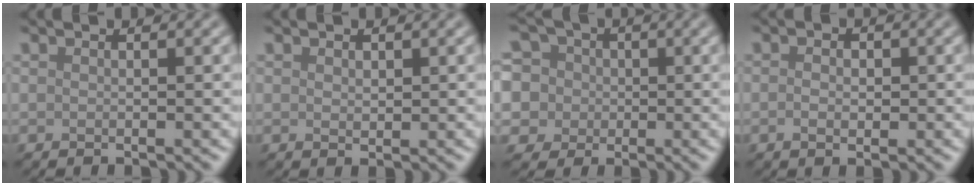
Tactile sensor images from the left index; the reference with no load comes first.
{"total": 0.7, "force": [0.4, 0.4, 0.4], "torque": [-0.007, -0.002, 0.008]}
{"total": 9.3, "force": [2.4, 8.0, 4.0], "torque": [-0.074, 0.040, 0.001]}
{"total": 1.8, "force": [-0.1, 1.2, 1.4], "torque": [-0.009, 0.000, -0.008]}